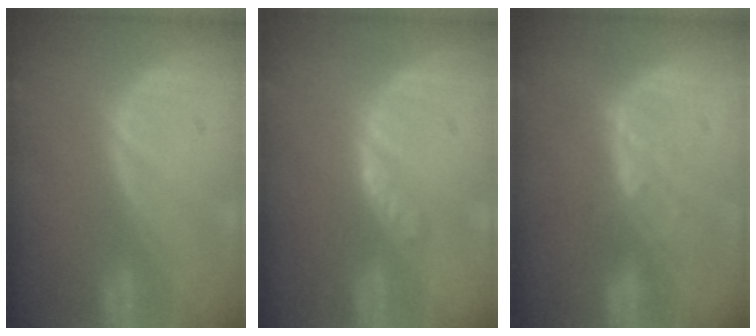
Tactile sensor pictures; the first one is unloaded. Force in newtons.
{"total": 2.4, "press": 2.4, "slide": 0.2}
{"total": 2.9, "press": 2.8, "slide": 0.7}